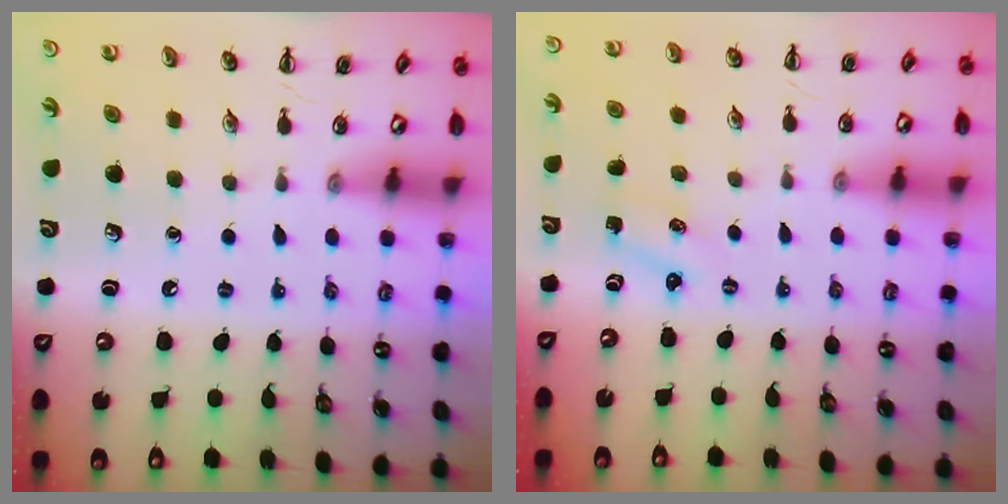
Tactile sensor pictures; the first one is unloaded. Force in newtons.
{"total": 1.3, "press": 1.2, "slide": 0.3}